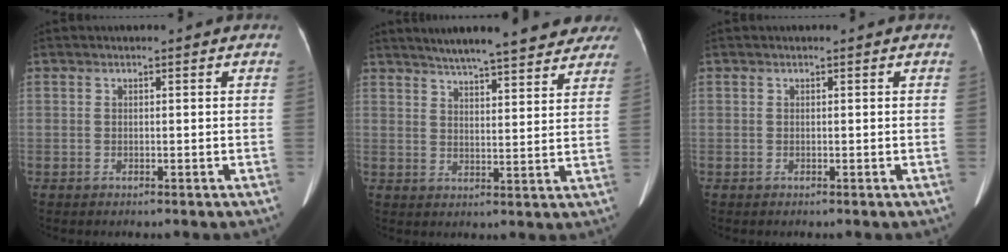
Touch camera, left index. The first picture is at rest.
{"total": 19.0, "force": [16.3, 3.4, 9.3], "torque": [-0.130, 0.020, 0.209]}
{"total": 0.0}